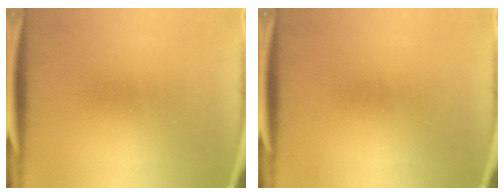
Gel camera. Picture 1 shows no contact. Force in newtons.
{"total": 0.0}